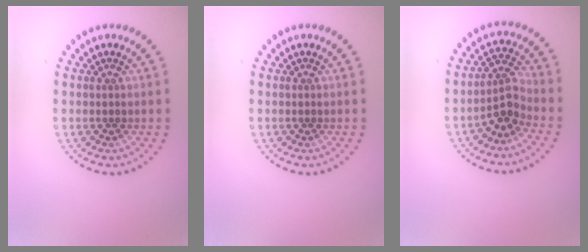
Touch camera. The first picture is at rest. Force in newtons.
{"total": 0.0}
{"total": 2.7, "press": 2.0, "slide": 1.8}